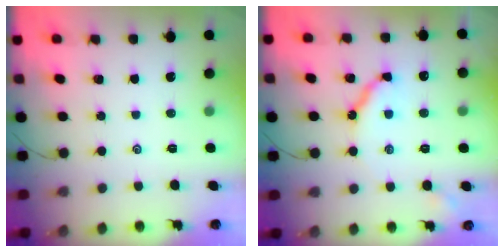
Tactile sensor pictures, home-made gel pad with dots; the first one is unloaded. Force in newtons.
{"total": 10.0, "press": 10.0, "slide": 1.3}